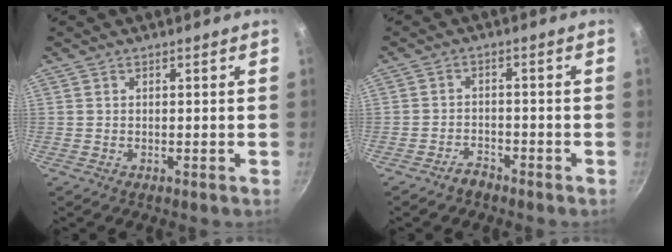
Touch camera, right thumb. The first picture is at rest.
{"total": 2.7, "force": [-2.2, 1.3, 0.7], "torque": [-0.011, 0.013, -0.040]}